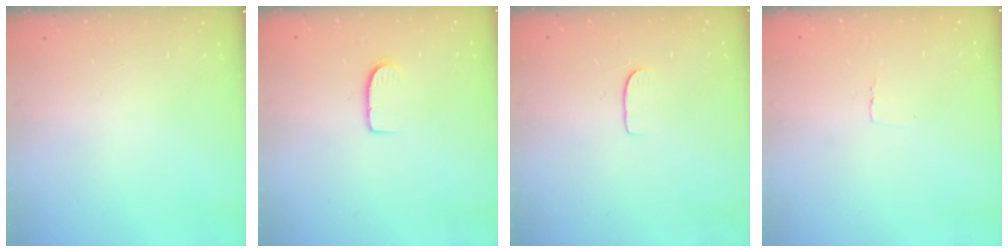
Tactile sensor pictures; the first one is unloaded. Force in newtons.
{"total": 6.6, "press": 6.6, "slide": 0.5}
{"total": 4.8, "press": 4.7, "slide": 0.6}
{"total": 2.3, "press": 2.3, "slide": 0.1}